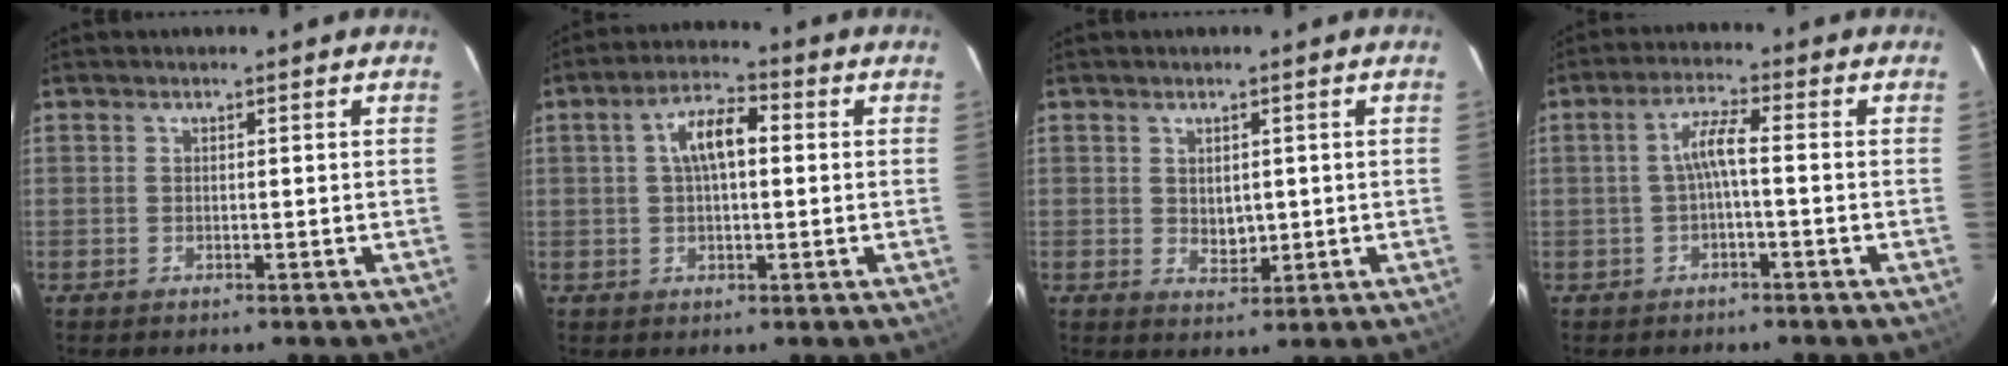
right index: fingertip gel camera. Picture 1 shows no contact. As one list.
[{"total": 7.0, "force": [1.1, 3.1, 6.1], "torque": [-0.116, 0.021, 0.020]}, {"total": 3.0, "force": [0.4, 2.3, 1.9], "torque": [-0.029, -0.001, 0.012]}, {"total": 4.0, "force": [-0.9, 0.3, 3.9], "torque": [-0.081, 0.010, -0.017]}]